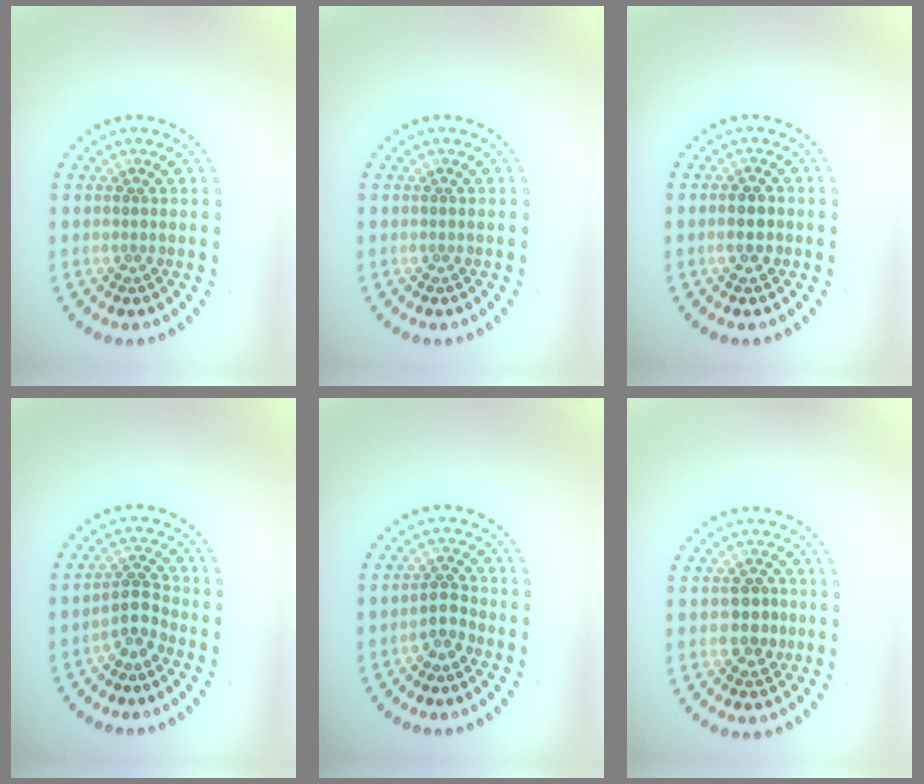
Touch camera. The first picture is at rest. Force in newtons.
{"total": 0.0}
{"total": 1.8, "press": 1.8, "slide": 0.3}
{"total": 2.1, "press": 1.6, "slide": 1.4}
{"total": 1.8, "press": 1.5, "slide": 1.0}
{"total": 2.4, "press": 2.4, "slide": 0.5}